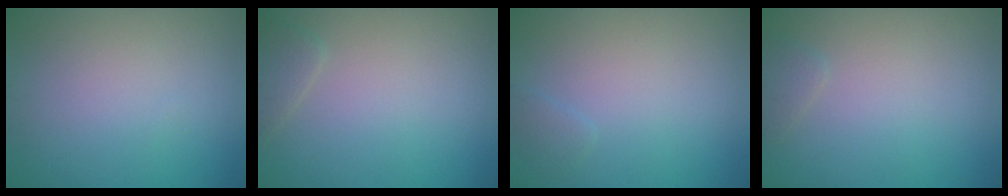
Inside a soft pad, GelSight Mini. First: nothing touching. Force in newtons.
{"total": 1.5, "press": 1.5, "slide": 0.1}
{"total": 0.8, "press": 0.8, "slide": 0.1}
{"total": 0.9, "press": 0.9, "slide": 0.1}